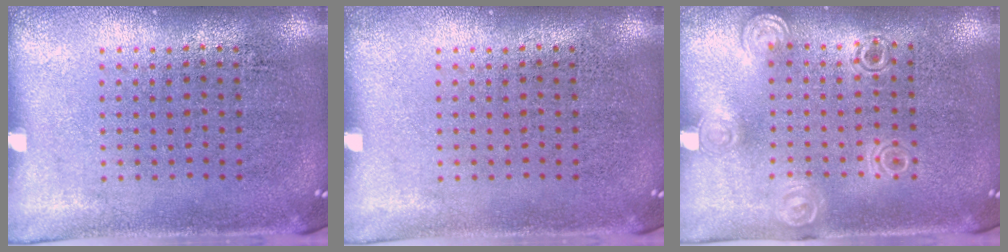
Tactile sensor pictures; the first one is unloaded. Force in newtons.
{"total": 0.0}
{"total": 1.3, "press": 1.2, "slide": 0.4}